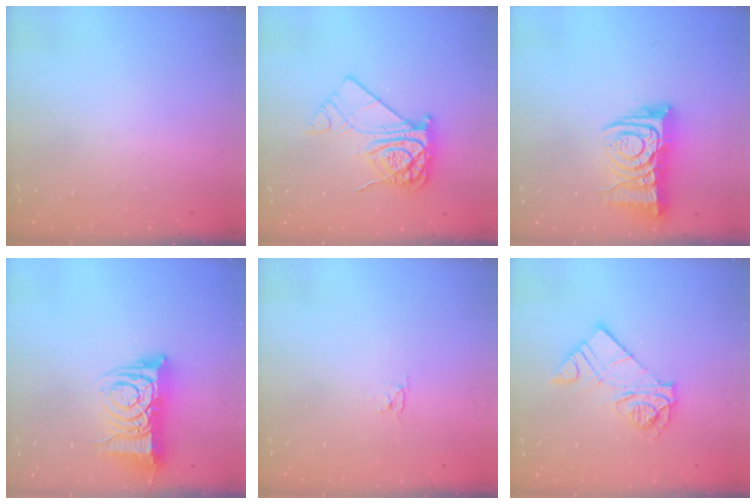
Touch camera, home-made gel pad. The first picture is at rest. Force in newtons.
{"total": 12.8, "press": 12.7, "slide": 1.2}
{"total": 10.3, "press": 10.2, "slide": 1.1}
{"total": 11.7, "press": 11.6, "slide": 1.0}
{"total": 2.8, "press": 2.8, "slide": 0.3}
{"total": 12.1, "press": 12.1, "slide": 1.0}